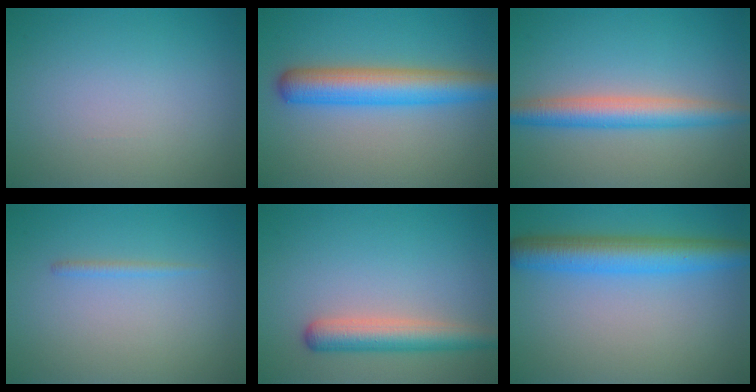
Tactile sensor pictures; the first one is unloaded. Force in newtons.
{"total": 5.9, "press": 5.9, "slide": 0.1}
{"total": 4.3, "press": 4.3, "slide": 0.1}
{"total": 0.8, "press": 0.8, "slide": 0.1}
{"total": 3.9, "press": 3.8, "slide": 0.2}
{"total": 5.6, "press": 5.6, "slide": 0.1}